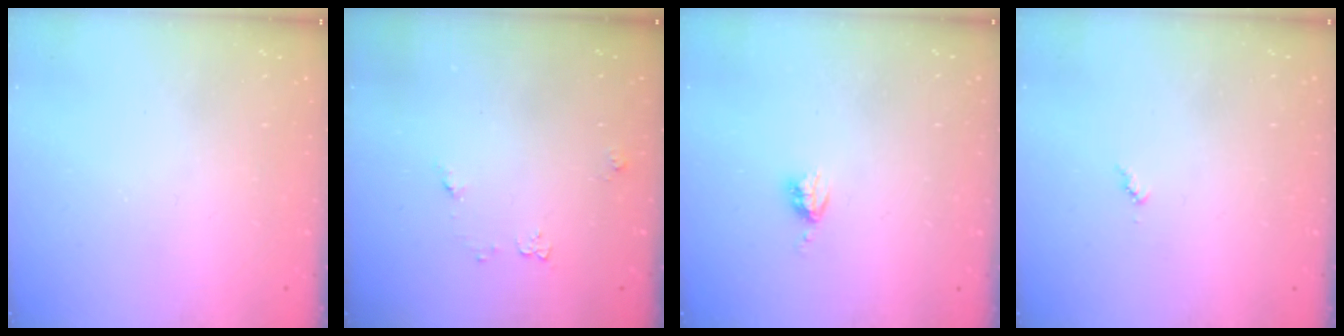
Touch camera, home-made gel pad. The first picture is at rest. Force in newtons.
{"total": 4.8, "press": 4.7, "slide": 0.6}
{"total": 3.1, "press": 3.0, "slide": 0.4}
{"total": 3.4, "press": 3.4, "slide": 0.2}